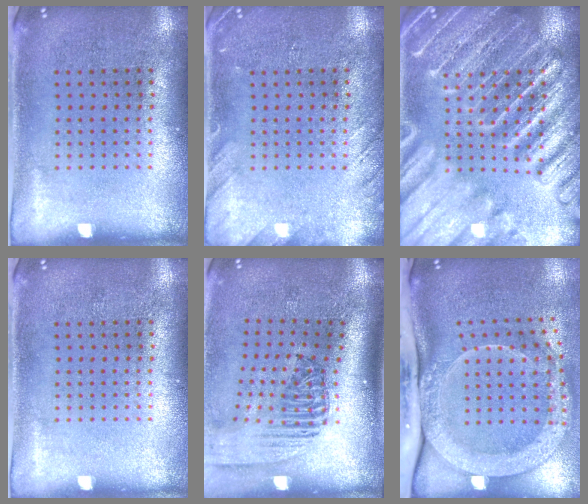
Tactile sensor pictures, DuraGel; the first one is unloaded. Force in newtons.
{"total": 1.8, "press": 1.8, "slide": 0.1}
{"total": 6.2, "press": 6.2, "slide": 0.7}
{"total": 0.0}
{"total": 2.4, "press": 1.8, "slide": 1.7}
{"total": 3.2, "press": 2.3, "slide": 2.3}